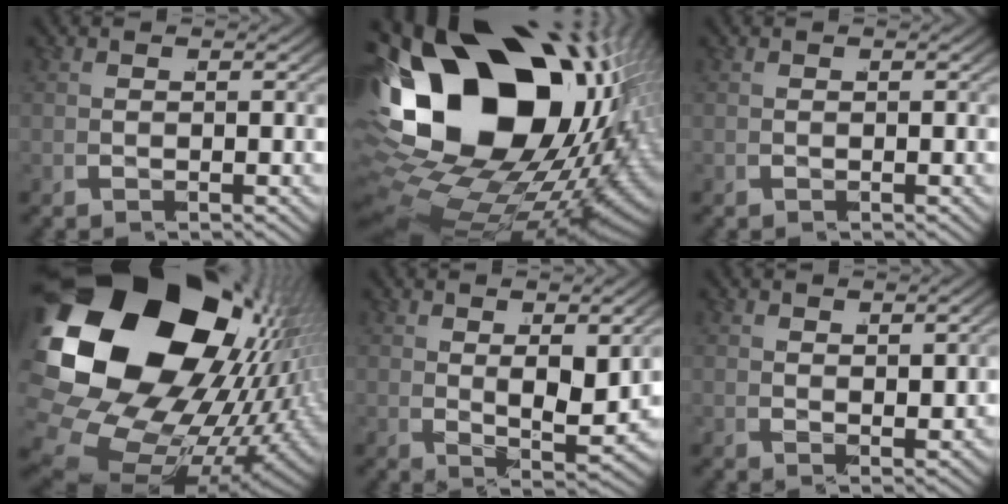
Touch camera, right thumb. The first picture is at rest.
{"total": 30.7, "force": [-2.9, 19.3, 23.8], "torque": [-0.433, -0.082, -0.001]}
{"total": 0.0}
{"total": 29.9, "force": [-0.9, 19.7, 22.6], "torque": [-0.422, -0.070, 0.021]}
{"total": 4.1, "force": [1.3, 1.2, 3.7], "torque": [-0.062, -0.012, 0.029]}
{"total": 1.2, "force": [1.2, 0.0, 0.4], "torque": [0.007, 0.003, 0.027]}